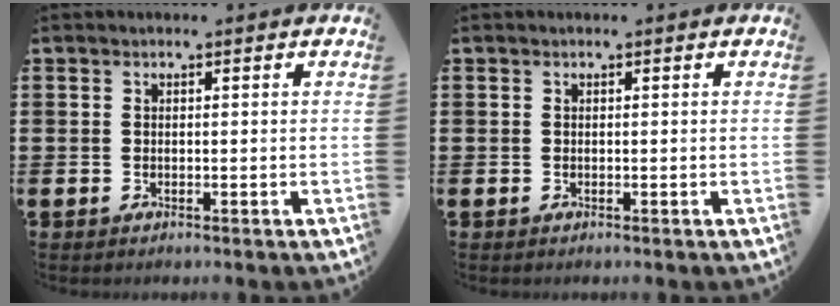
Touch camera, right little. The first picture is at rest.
{"total": 0.0}